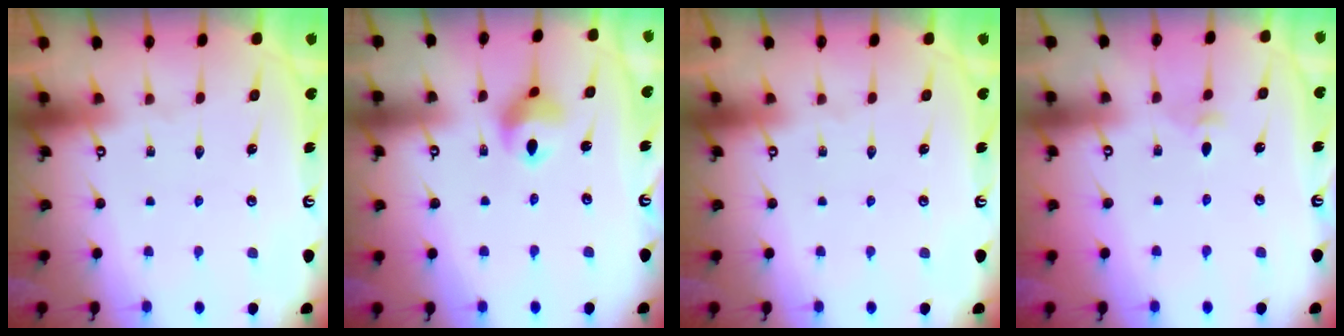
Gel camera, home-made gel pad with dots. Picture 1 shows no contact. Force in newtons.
{"total": 7.2, "press": 7.2, "slide": 0.4}
{"total": 0.0}
{"total": 3.6, "press": 3.5, "slide": 0.8}